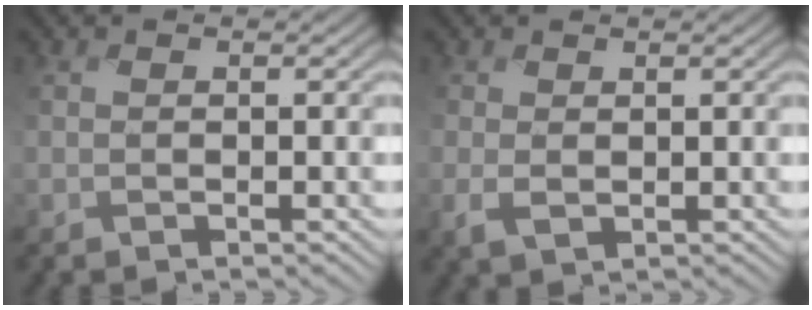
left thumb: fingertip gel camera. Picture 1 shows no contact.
{"total": 2.3, "force": [0.2, 1.6, 1.7], "torque": [-0.046, -0.003, 0.004]}